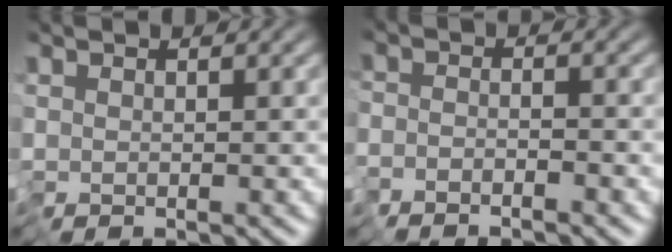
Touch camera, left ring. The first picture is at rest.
{"total": 2.1, "force": [-2.1, 0.0, -0.1], "torque": [0.012, 0.004, -0.043]}